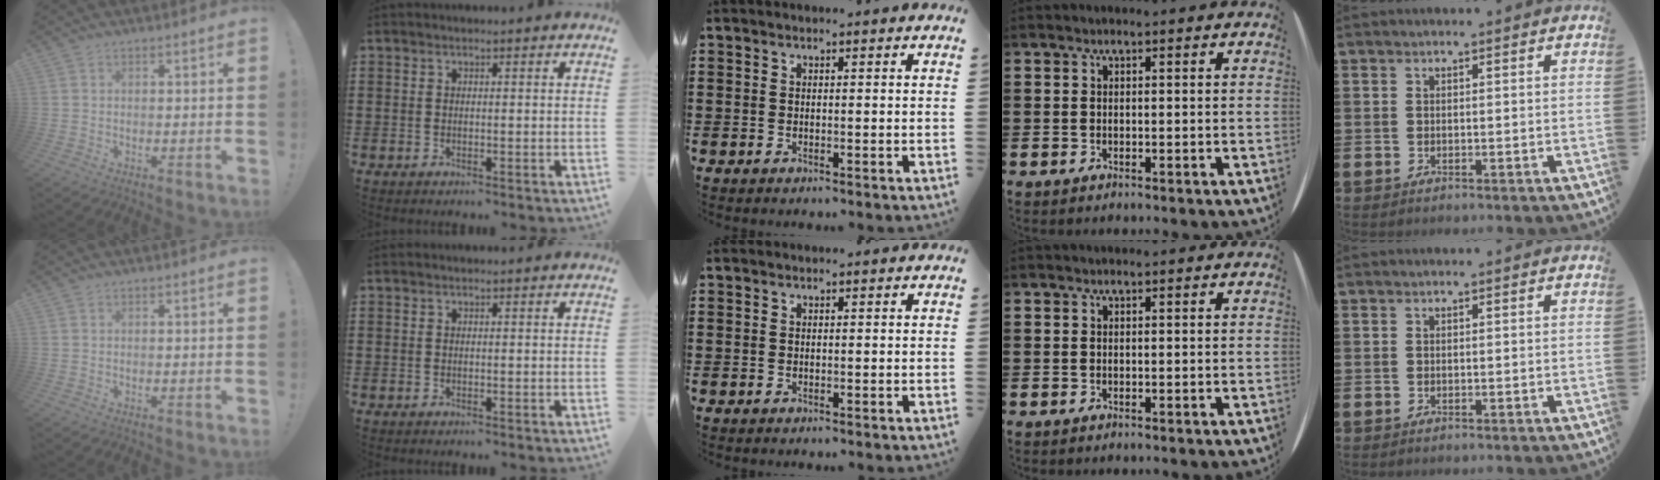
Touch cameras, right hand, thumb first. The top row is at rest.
{}